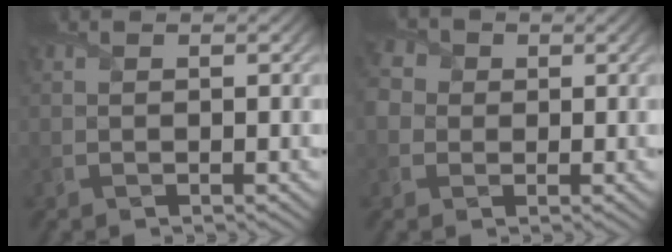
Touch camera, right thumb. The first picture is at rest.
{"total": 4.0, "force": [0.3, 3.6, 1.5], "torque": [-0.053, 0.009, -0.004]}